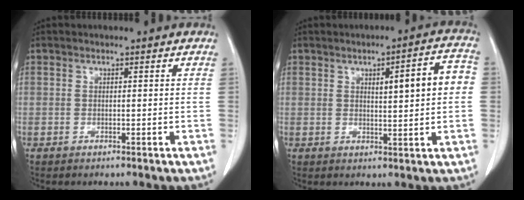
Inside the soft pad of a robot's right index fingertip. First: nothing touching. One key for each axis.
{"total": 7.5, "fx": 1.1, "fy": 1.2, "fz": 7.4, "tx": -0.102, "ty": 0.020, "tz": 0.016}